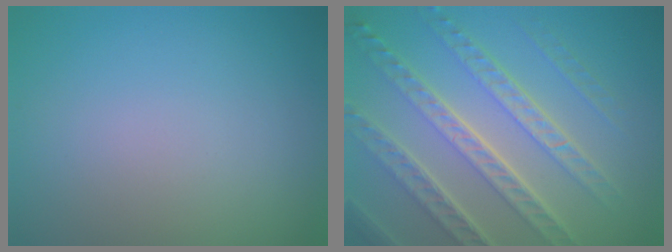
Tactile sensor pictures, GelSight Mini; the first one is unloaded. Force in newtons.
{"total": 7.5, "press": 5.3, "slide": 5.3}